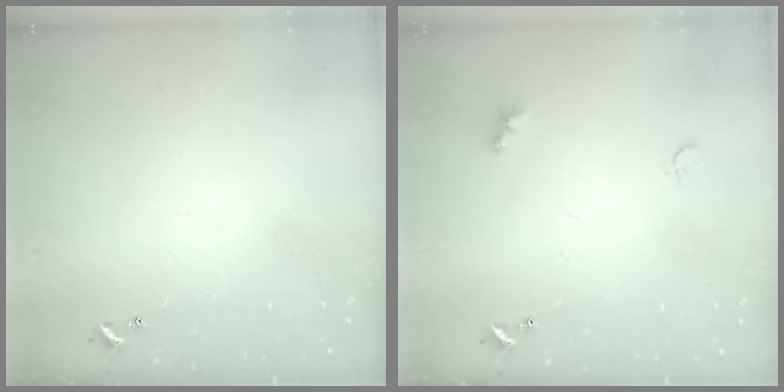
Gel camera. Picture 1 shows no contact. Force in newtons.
{"total": 2.9, "press": 2.8, "slide": 0.7}